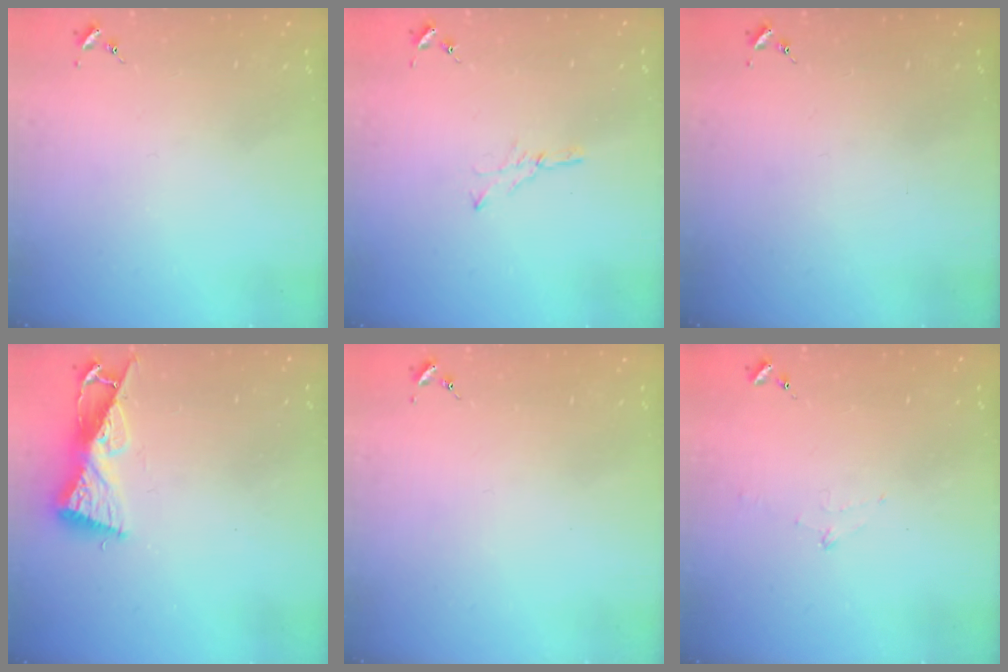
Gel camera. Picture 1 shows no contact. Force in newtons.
{"total": 3.5, "press": 3.5, "slide": 0.4}
{"total": 0.0}
{"total": 8.9, "press": 8.9, "slide": 0.3}
{"total": 0.0}
{"total": 6.7, "press": 6.7, "slide": 0.7}